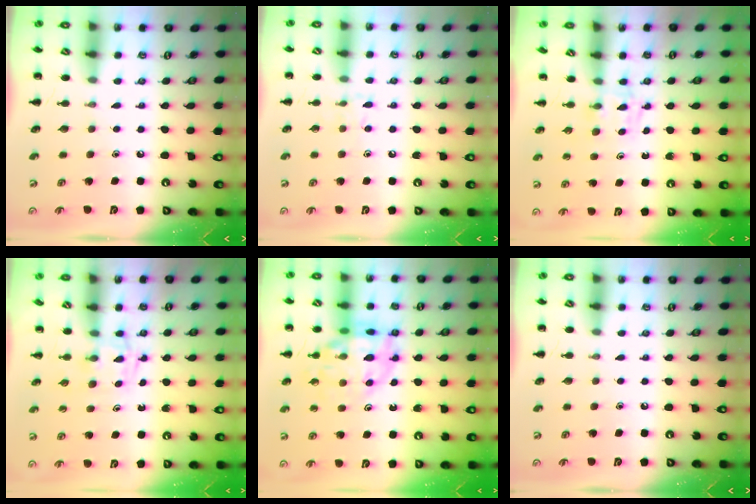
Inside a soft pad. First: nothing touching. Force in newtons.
{"total": 5.7, "press": 5.5, "slide": 1.4}
{"total": 3.2, "press": 2.9, "slide": 1.4}
{"total": 2.5, "press": 2.2, "slide": 1.3}
{"total": 13.9, "press": 13.5, "slide": 3.3}
{"total": 0.0}